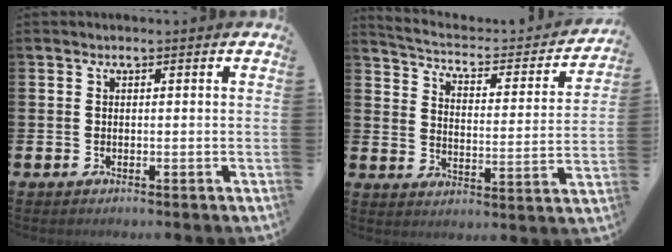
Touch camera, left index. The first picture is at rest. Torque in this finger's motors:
{"motor_torque": [0.83, -1.31, -0.30, 0.00]}